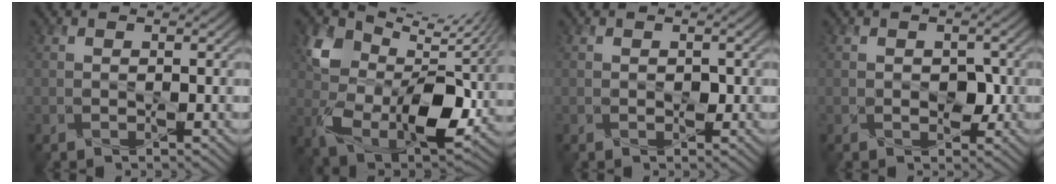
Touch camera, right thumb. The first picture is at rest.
{"total": 12.6, "force": [4.5, 8.0, 8.7], "torque": [-0.189, -0.016, 0.095]}
{"total": 0.8, "force": [-0.1, 0.7, 0.5], "torque": [-0.006, -0.006, -0.002]}
{"total": 2.3, "force": [-0.3, 1.7, 1.5], "torque": [-0.027, -0.008, -0.007]}